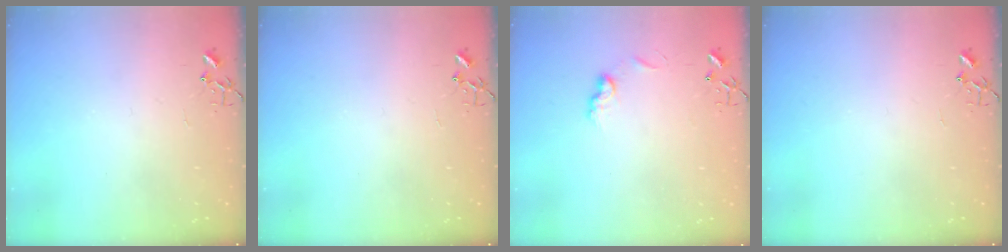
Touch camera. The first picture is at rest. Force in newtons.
{"total": 0.0}
{"total": 7.6, "press": 7.6, "slide": 0.7}
{"total": 0.0}